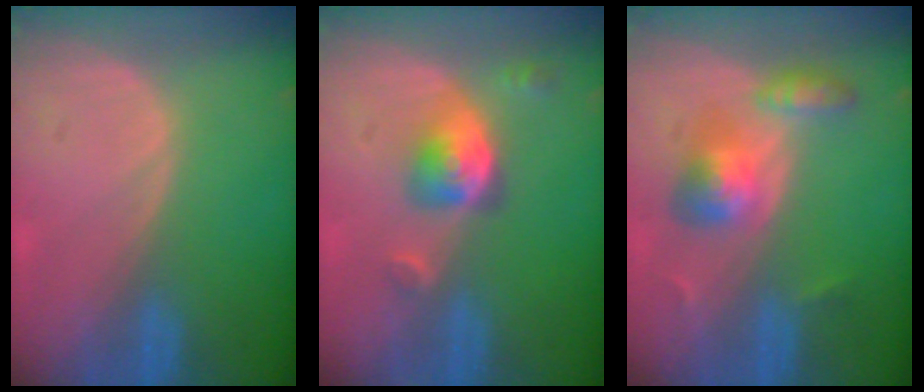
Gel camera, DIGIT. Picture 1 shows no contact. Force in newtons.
{"total": 5.2, "press": 4.7, "slide": 2.2}
{"total": 5.7, "press": 5.5, "slide": 1.5}